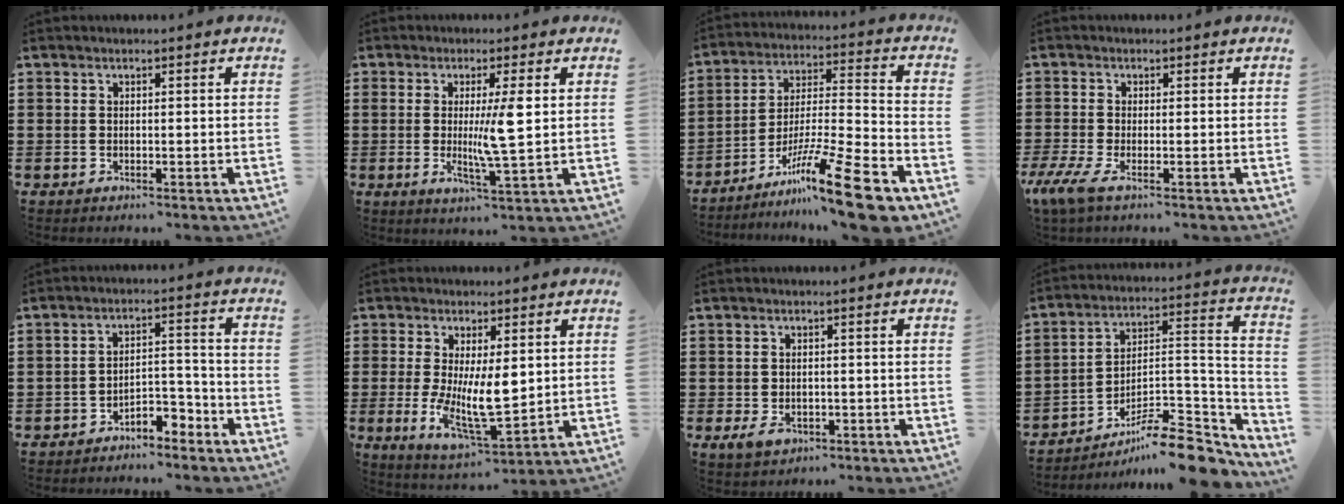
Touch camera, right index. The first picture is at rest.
{"total": 6.4, "force": [0.9, 0.3, 6.4], "torque": [-0.111, -0.008, 0.009]}
{"total": 15.7, "force": [-11.3, 0.7, 10.9], "torque": [-0.175, 0.030, -0.200]}
{"total": 3.2, "force": [-1.7, 0.1, 2.7], "torque": [-0.071, -0.018, -0.033]}
{"total": 4.3, "force": [-3.9, 1.2, 1.1], "torque": [-0.022, 0.013, -0.079]}
{"total": 9.0, "force": [0.1, 3.5, 8.3], "torque": [-0.139, -0.012, 0.002]}
{"total": 2.5, "force": [-1.1, 1.6, 1.5], "torque": [-0.038, -0.003, -0.023]}
{"total": 10.2, "force": [-8.3, 2.3, 5.5], "torque": [-0.078, 0.021, -0.158]}